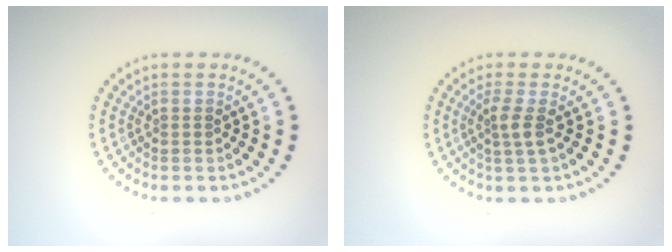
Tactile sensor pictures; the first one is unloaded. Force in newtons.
{"total": 1.9, "press": 1.4, "slide": 1.2}